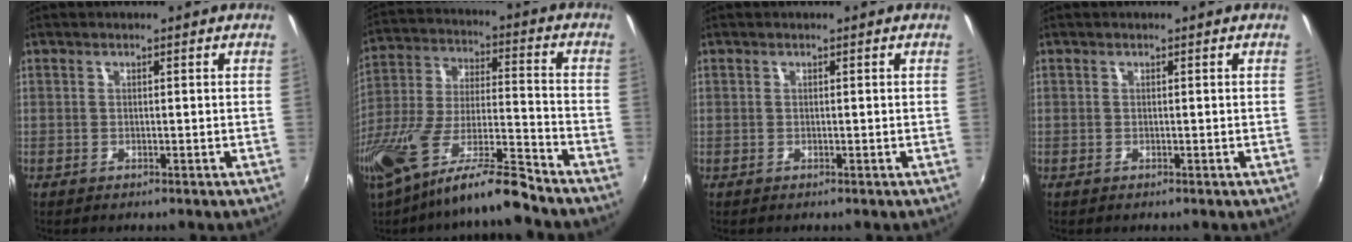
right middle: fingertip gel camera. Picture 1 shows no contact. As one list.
[{"total": 16.1, "force": [-12.5, 1.3, 10.2], "torque": [-0.201, -0.023, -0.229]}, {"total": 0.0}, {"total": 0.0}]